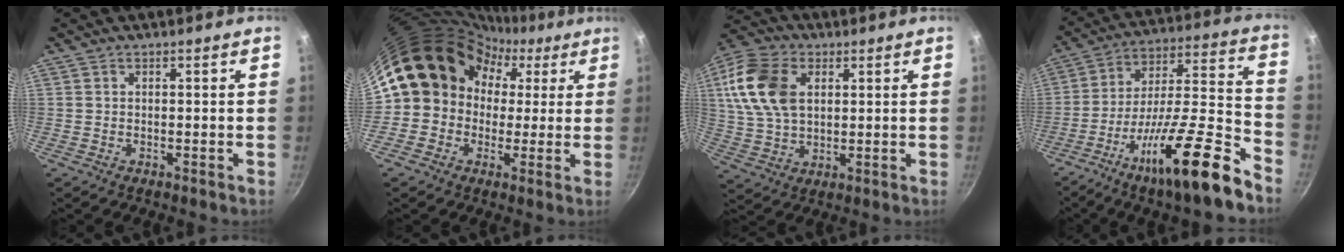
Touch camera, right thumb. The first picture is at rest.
{"total": 17.1, "force": [2.7, 15.1, 7.6], "torque": [-0.090, 0.050, 0.033]}
{"total": 15.0, "force": [3.7, 10.0, 10.4], "torque": [-0.194, 0.003, 0.069]}
{"total": 22.1, "force": [-13.5, 4.1, 17.0], "torque": [-0.242, 0.088, -0.234]}